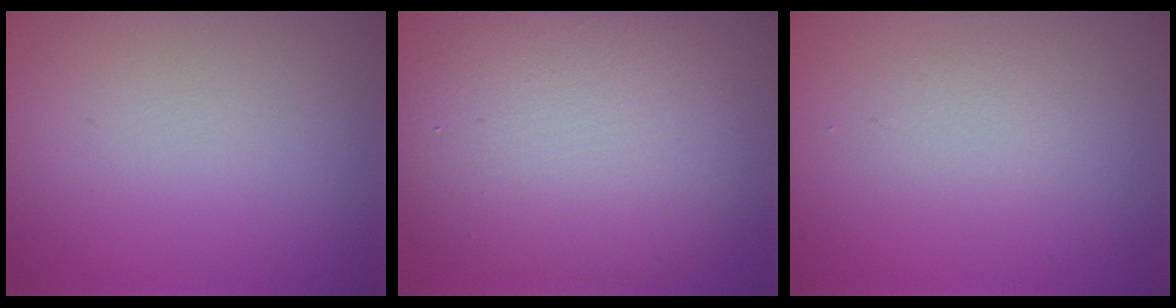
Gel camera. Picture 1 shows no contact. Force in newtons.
{"total": 10.5, "press": 10.5, "slide": 0.6}
{"total": 1.3, "press": 1.3, "slide": 0.1}